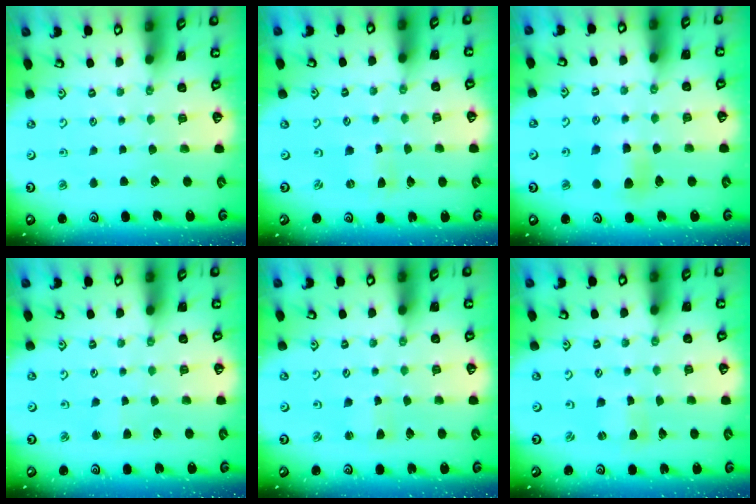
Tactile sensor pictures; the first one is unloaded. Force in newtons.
{"total": 0.0}
{"total": 7.3, "press": 7.3, "slide": 0.6}
{"total": 2.2, "press": 2.2, "slide": 0.3}
{"total": 2.5, "press": 2.4, "slide": 0.4}
{"total": 0.7, "press": 0.7, "slide": 0.3}